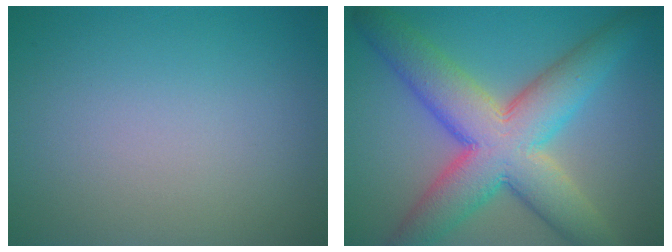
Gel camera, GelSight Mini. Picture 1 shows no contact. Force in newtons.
{"total": 10.5, "press": 10.5, "slide": 0.4}